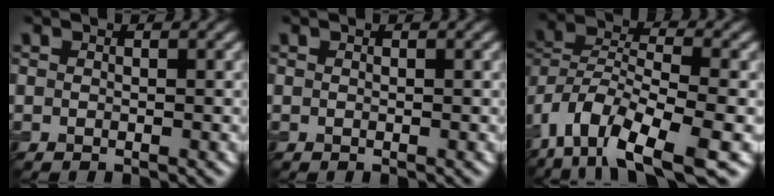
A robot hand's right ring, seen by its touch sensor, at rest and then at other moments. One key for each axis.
{"total": 0.0}
{"total": 10.6, "fx": -6.6, "fy": 3.9, "fz": 7.3, "tx": -0.133, "ty": -0.001, "tz": -0.119}